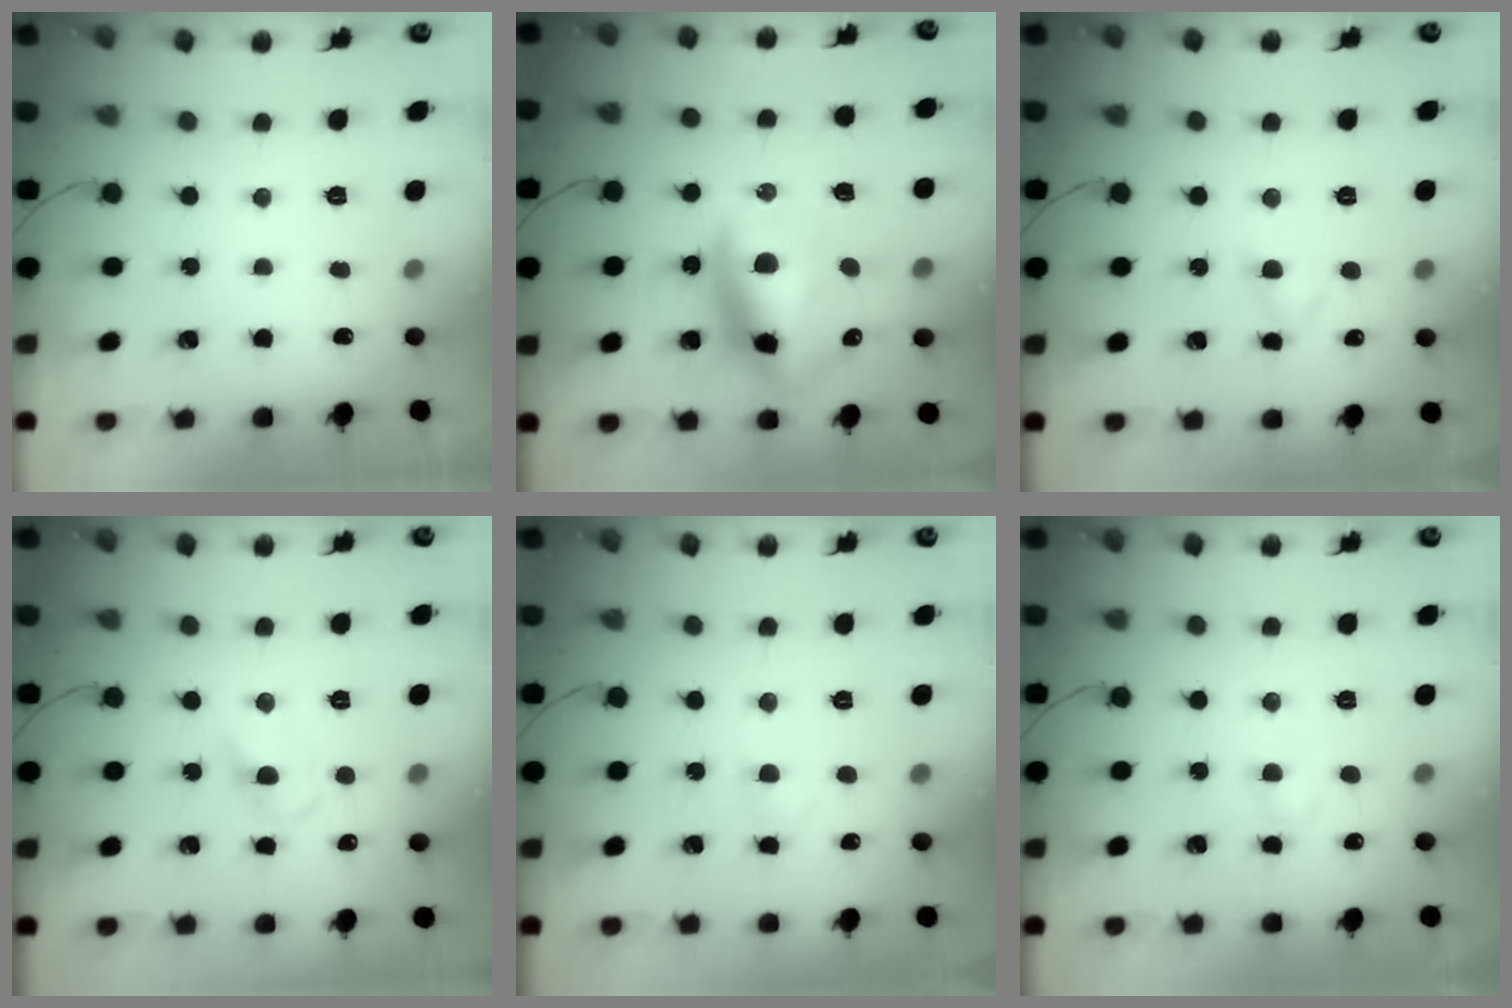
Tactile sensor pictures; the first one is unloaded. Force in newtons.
{"total": 15.6, "press": 15.2, "slide": 3.4}
{"total": 2.8, "press": 2.6, "slide": 1.1}
{"total": 3.9, "press": 3.7, "slide": 1.3}
{"total": 1.8, "press": 1.5, "slide": 0.9}
{"total": 2.2, "press": 2.0, "slide": 0.9}